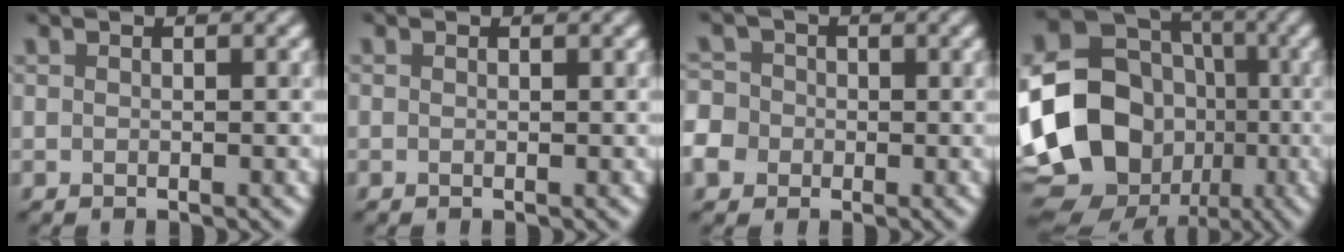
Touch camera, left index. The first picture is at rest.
{"total": 0.0}
{"total": 7.1, "force": [-2.9, 6.2, 2.0], "torque": [-0.057, 0.000, -0.079]}
{"total": 18.4, "force": [-2.5, 15.9, 9.0], "torque": [-0.194, -0.009, -0.079]}